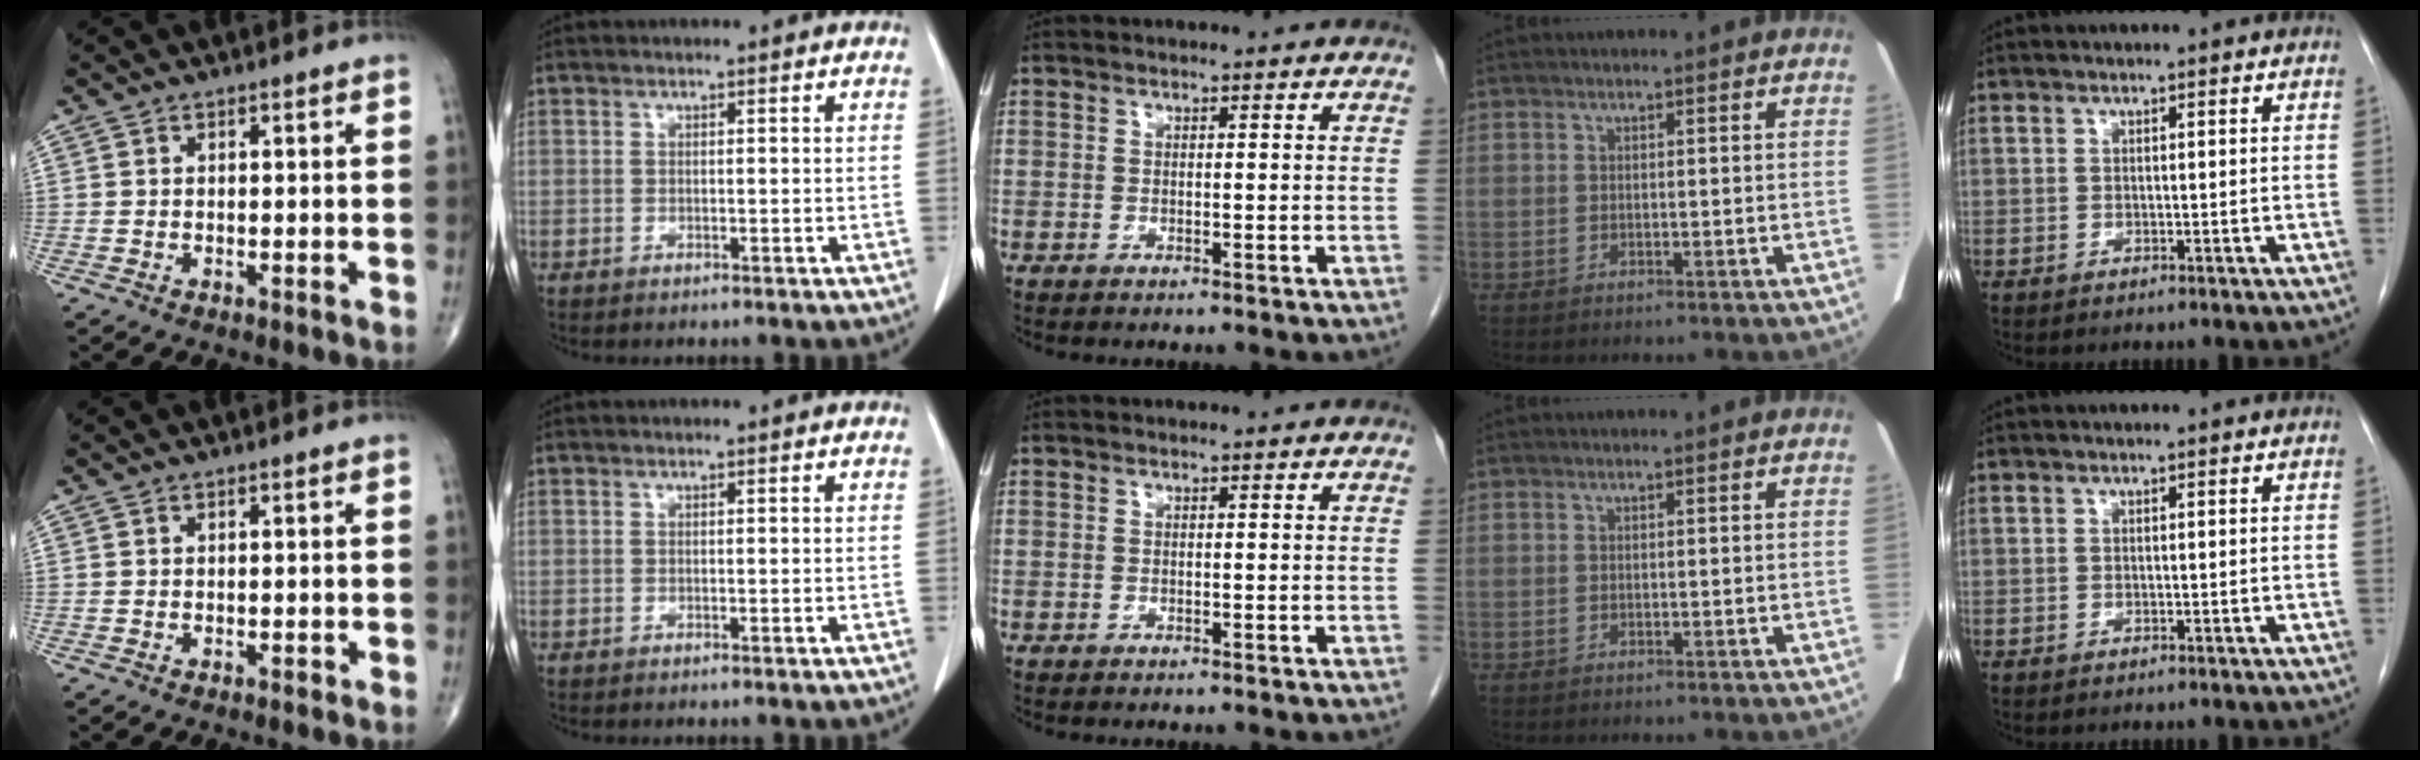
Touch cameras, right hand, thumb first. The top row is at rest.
{"thumb": {"total": 0.6, "force": [-0.3, 0.3, 0.4], "torque": [-0.001, 0.001, -0.007]}}